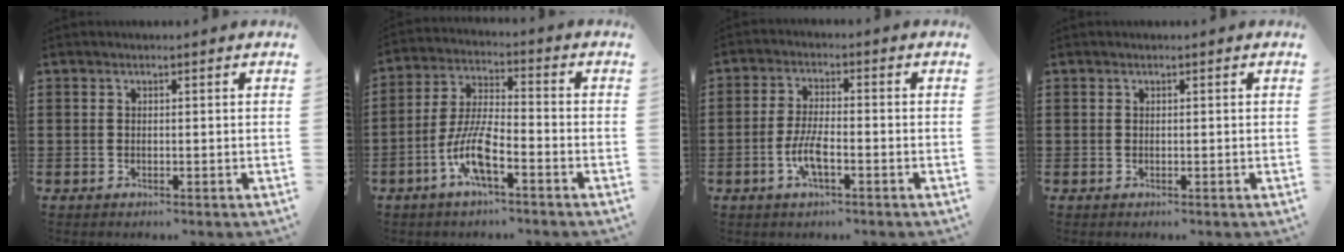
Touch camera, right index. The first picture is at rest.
{"total": 8.4, "force": [-4.3, 2.0, 7.0], "torque": [-0.160, -0.007, -0.086]}
{"total": 5.0, "force": [-1.9, 1.5, 4.4], "torque": [-0.101, -0.003, -0.042]}
{"total": 0.0}